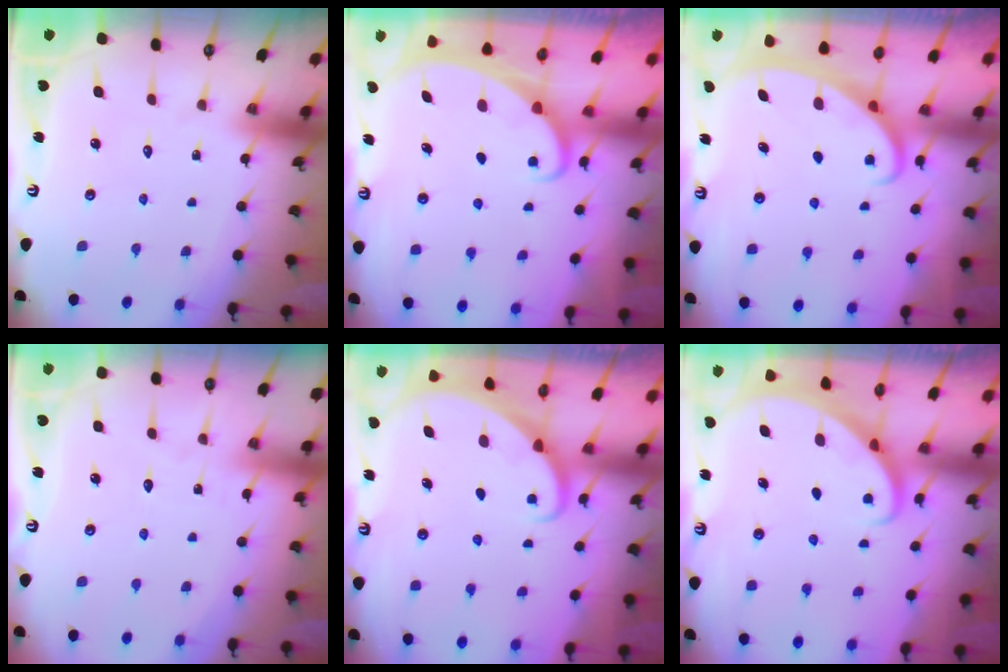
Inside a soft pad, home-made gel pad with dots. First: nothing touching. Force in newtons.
{"total": 2.3, "press": 2.3, "slide": 0.3}
{"total": 2.7, "press": 2.7, "slide": 0.4}
{"total": 2.2, "press": 2.2, "slide": 0.2}
{"total": 2.1, "press": 2.1, "slide": 0.2}
{"total": 2.5, "press": 2.5, "slide": 0.2}